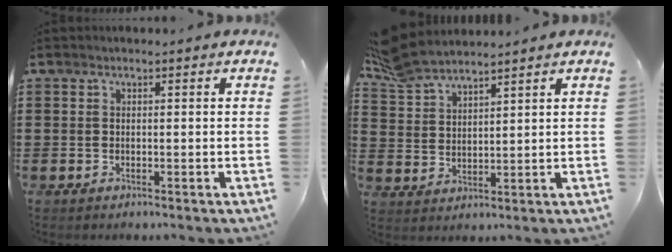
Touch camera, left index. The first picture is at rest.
{"total": 5.8, "force": [5.5, 1.1, 1.7], "torque": [-0.055, -0.014, 0.102]}